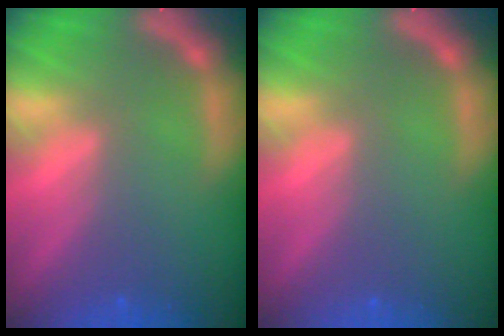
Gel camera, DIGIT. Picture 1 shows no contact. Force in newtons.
{"total": 0.0}